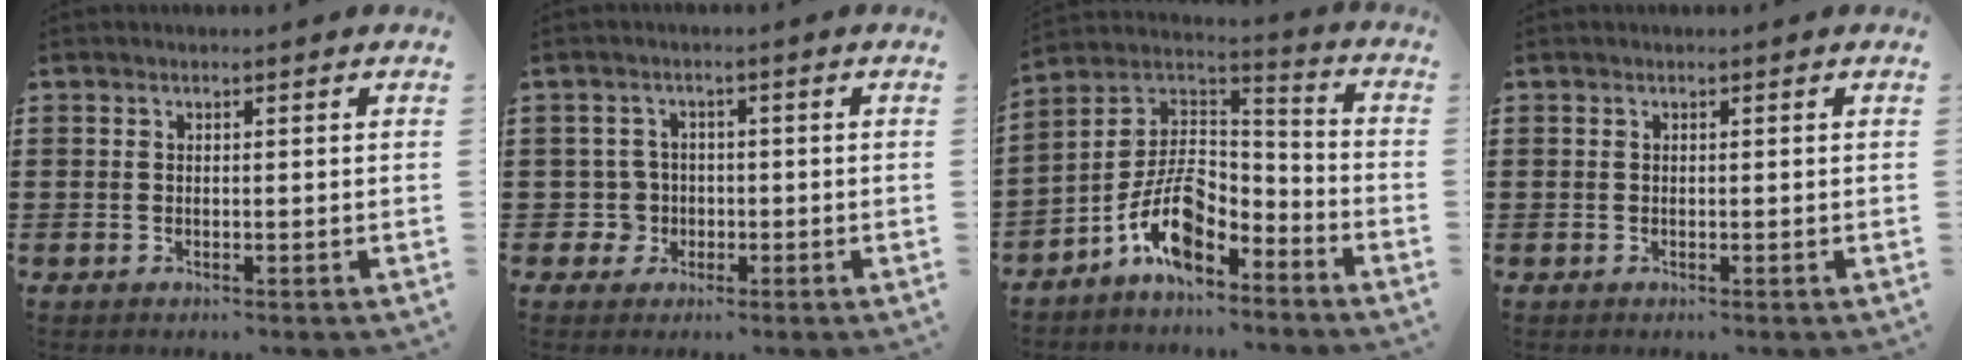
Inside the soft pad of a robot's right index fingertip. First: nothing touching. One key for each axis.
{"total": 3.4, "fx": -0.8, "fy": 3.3, "fz": 0.6, "tx": -0.035, "ty": 0.004, "tz": -0.021}
{"total": 10.5, "fx": -6.3, "fy": 4.9, "fz": 6.8, "tx": -0.160, "ty": 0.001, "tz": -0.129}
{"total": 0.0}